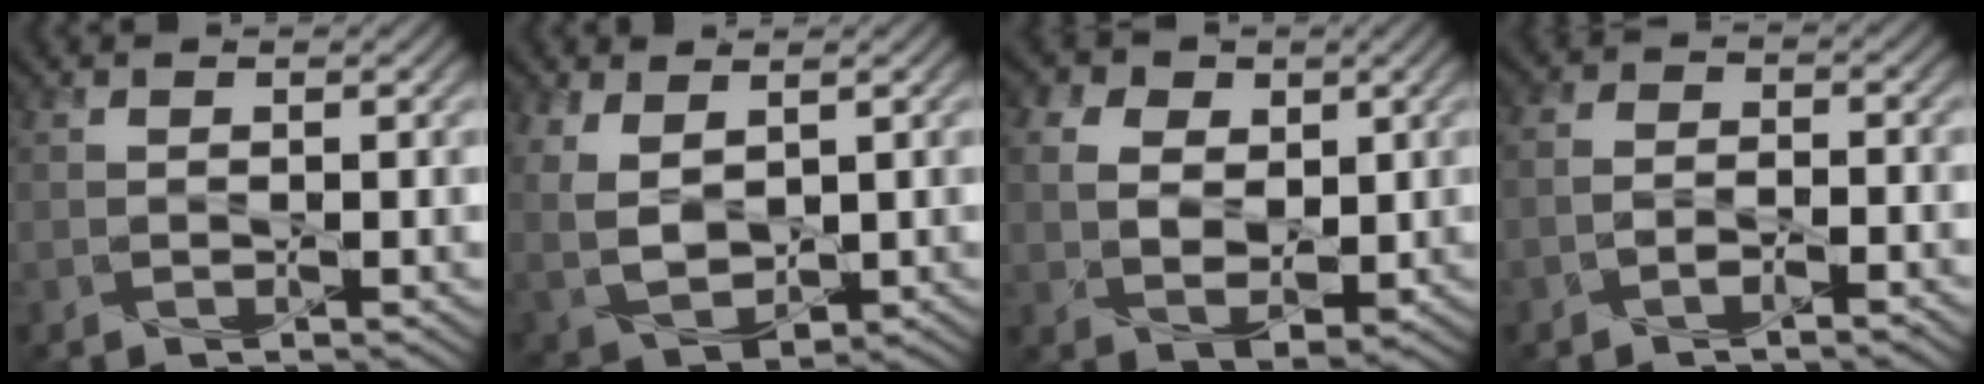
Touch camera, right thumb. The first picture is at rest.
{"total": 6.3, "force": [2.1, 3.6, 4.7], "torque": [-0.124, -0.009, 0.047]}
{"total": 8.2, "force": [2.8, 6.2, 4.5], "torque": [-0.113, 0.017, 0.046]}
{"total": 2.9, "force": [-1.9, 1.3, 1.8], "torque": [-0.026, 0.005, -0.045]}